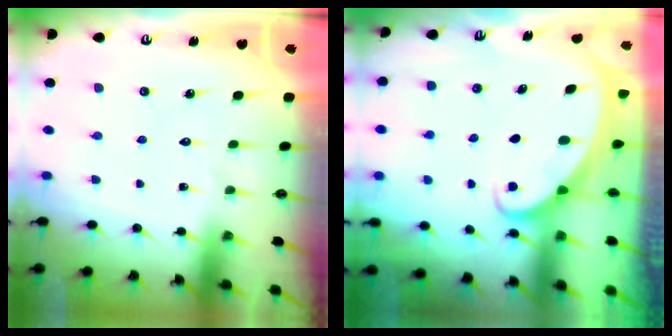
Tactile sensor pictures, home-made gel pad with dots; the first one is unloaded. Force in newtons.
{"total": 1.5, "press": 1.5, "slide": 0.1}